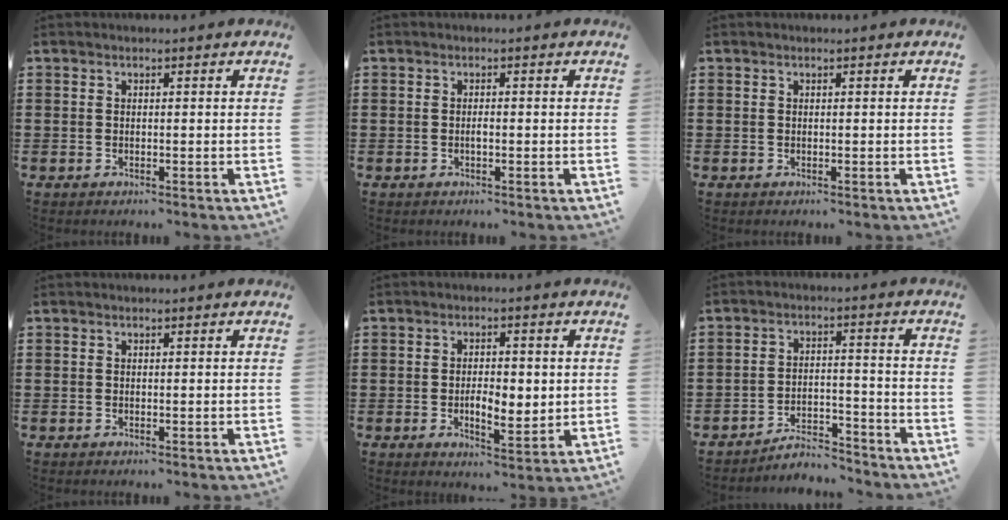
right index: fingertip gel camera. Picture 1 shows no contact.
{"total": 1.0, "force": [-0.3, 0.2, 0.9], "torque": [-0.018, -0.004, -0.004]}
{"total": 0.0}
{"total": 0.0}
{"total": 4.4, "force": [-0.3, 2.4, 3.7], "torque": [-0.058, -0.001, -0.012]}
{"total": 4.8, "force": [-4.6, 0.9, 0.7], "torque": [-0.013, 0.010, -0.093]}